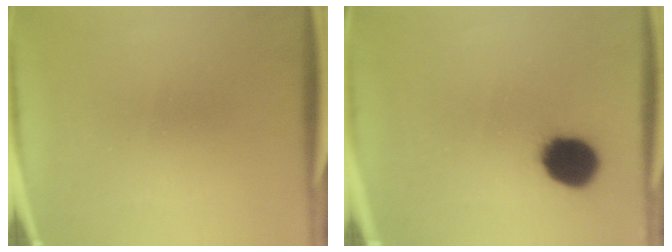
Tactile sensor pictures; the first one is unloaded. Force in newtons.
{"total": 11.8}